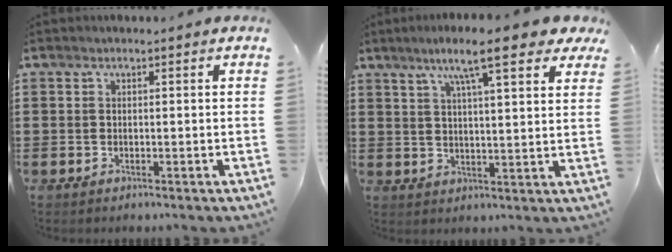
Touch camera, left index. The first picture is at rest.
{"total": 9.8, "force": [6.9, 1.4, 6.9], "torque": [-0.127, -0.010, 0.115]}